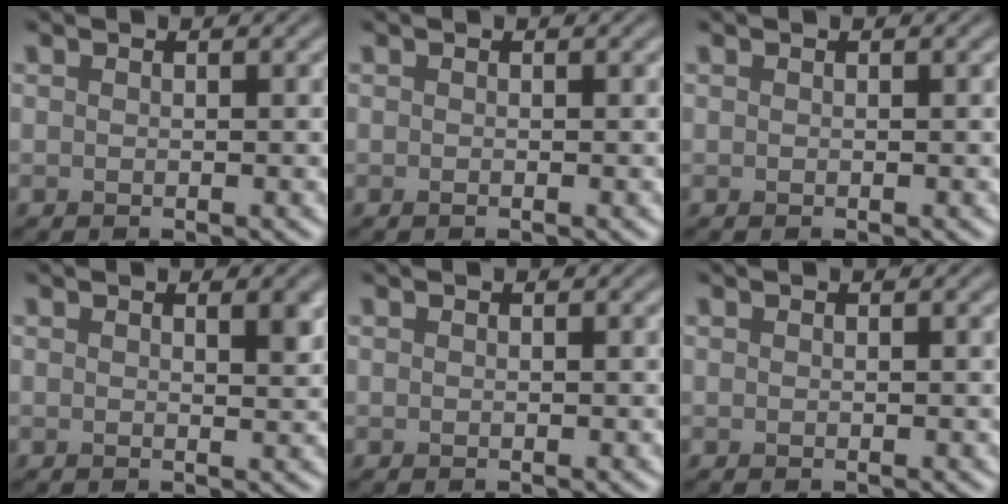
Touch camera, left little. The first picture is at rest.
{"total": 0.0}
{"total": 0.0}
{"total": 1.6, "force": [0.8, 0.4, 1.3], "torque": [-0.012, -0.001, 0.012]}
{"total": 0.0}
{"total": 0.0}